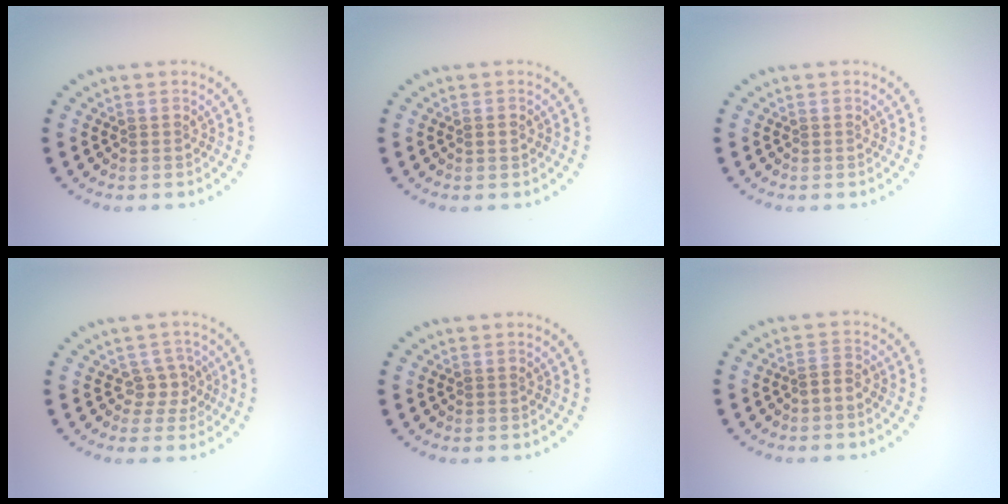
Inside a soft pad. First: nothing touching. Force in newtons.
{"total": 0.9, "press": 0.9, "slide": 0.0}
{"total": 0.0}
{"total": 2.1, "press": 1.5, "slide": 1.4}
{"total": 0.0}
{"total": 1.3, "press": 1.0, "slide": 0.9}